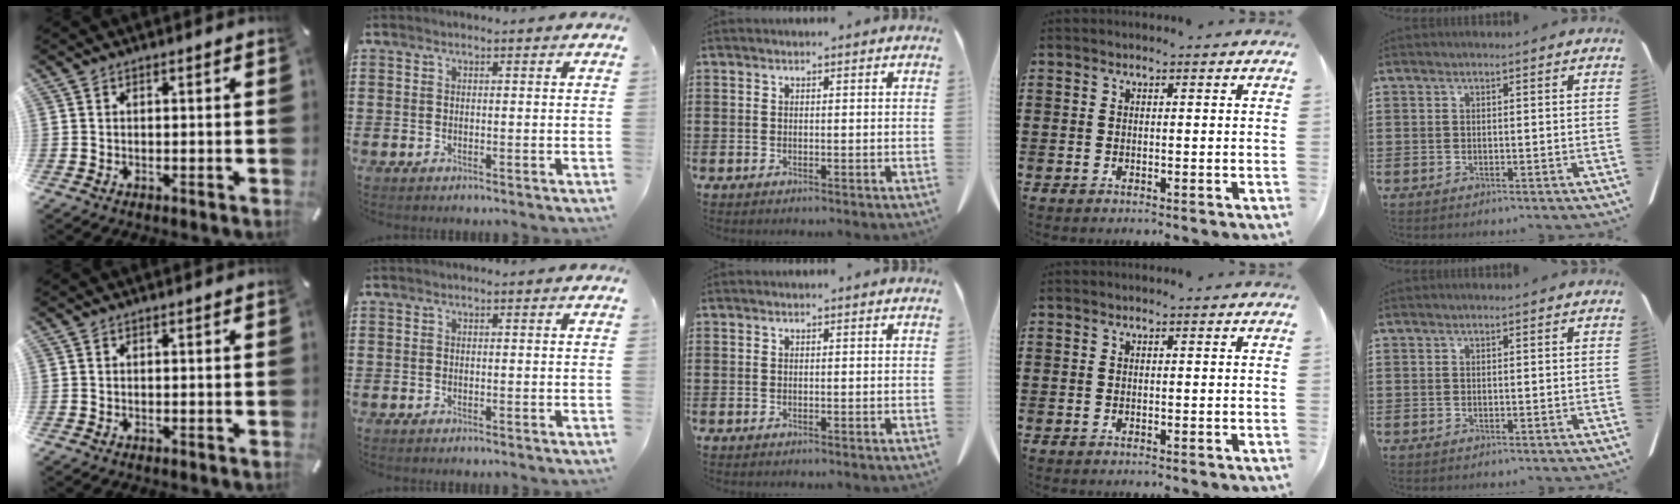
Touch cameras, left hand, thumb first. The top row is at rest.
{}